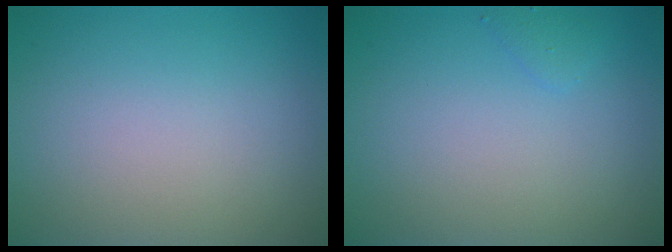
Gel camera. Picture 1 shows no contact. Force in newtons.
{"total": 0.8, "press": 0.8, "slide": 0.0}